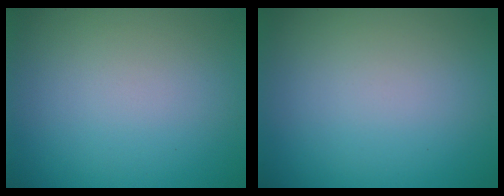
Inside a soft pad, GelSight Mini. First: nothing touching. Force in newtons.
{"total": 0.0}